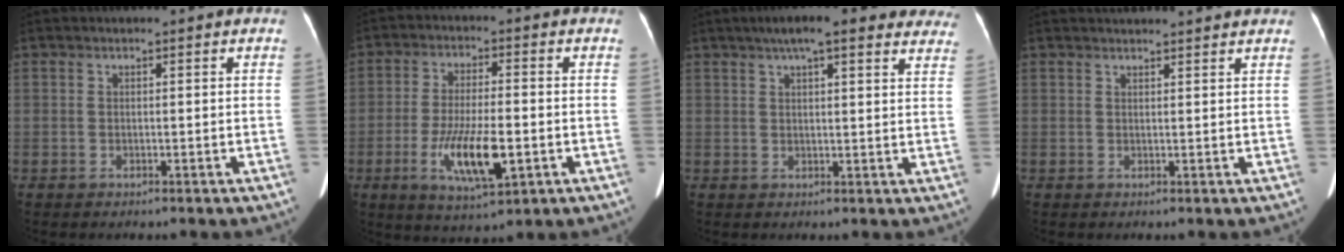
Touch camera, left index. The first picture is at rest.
{"total": 10.1, "force": [-3.1, 2.3, 9.3], "torque": [-0.182, -0.018, -0.049]}
{"total": 16.0, "force": [12.9, 3.5, 8.7], "torque": [-0.112, 0.038, 0.156]}
{"total": 6.7, "force": [6.5, 0.2, 1.8], "torque": [-0.023, 0.029, 0.070]}